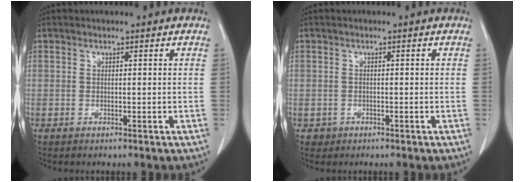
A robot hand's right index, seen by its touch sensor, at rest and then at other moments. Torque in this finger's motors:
{"motor_torque": [-0.53, -0.07, -1.05, -0.20]}